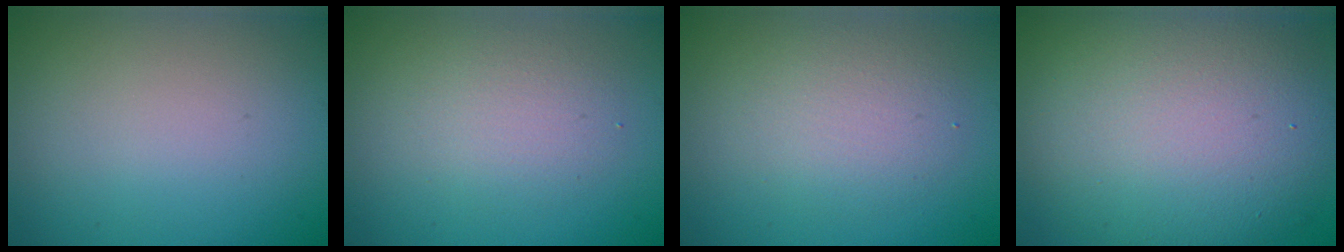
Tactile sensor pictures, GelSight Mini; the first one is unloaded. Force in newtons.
{"total": 2.6, "press": 2.6, "slide": 0.1}
{"total": 2.9, "press": 2.9, "slide": 0.2}
{"total": 11.8, "press": 11.8, "slide": 0.8}